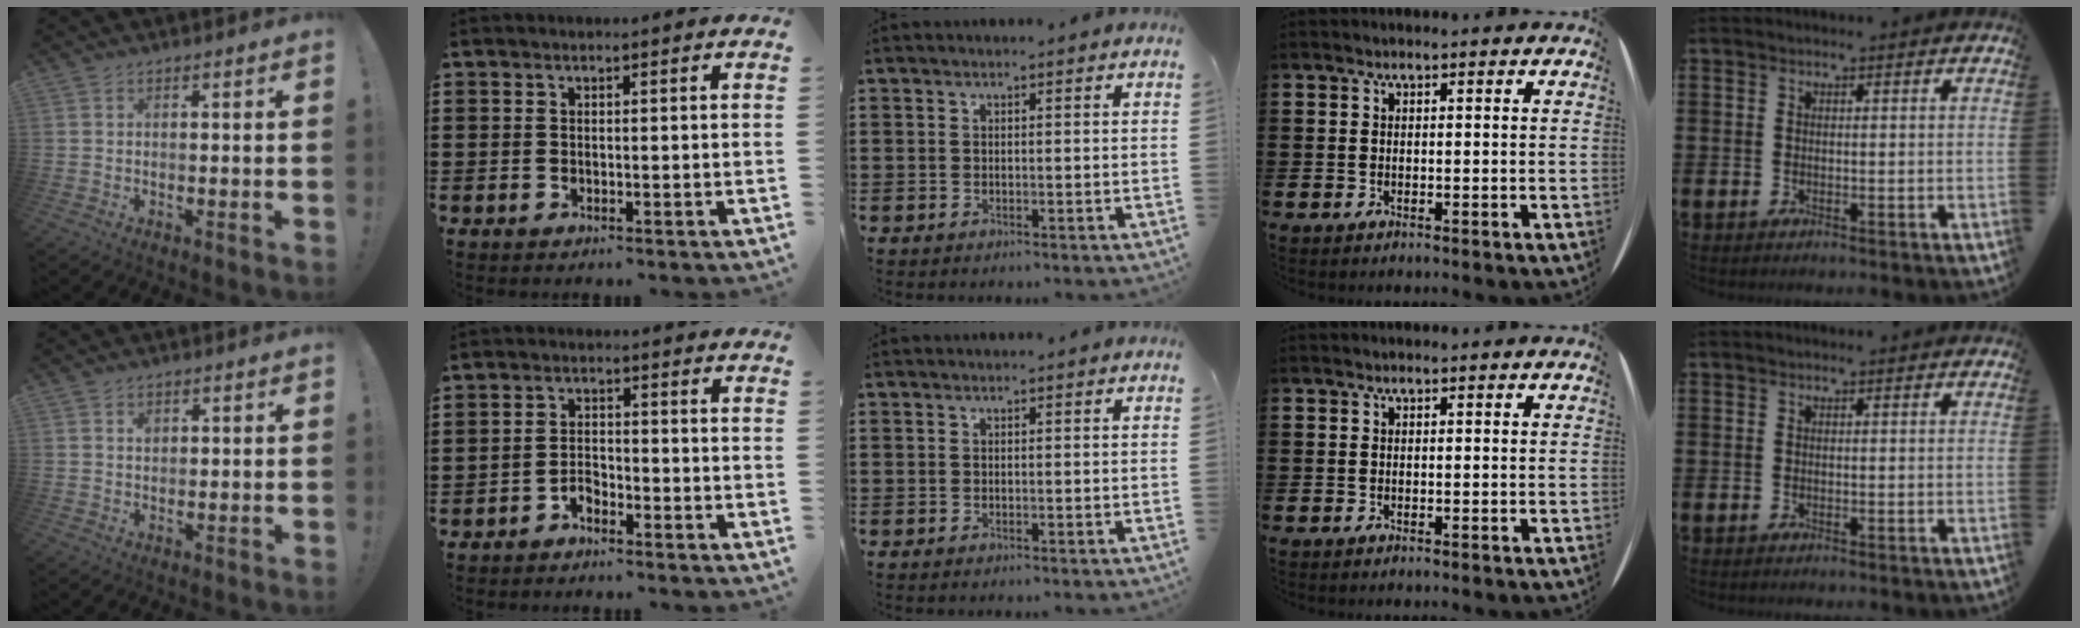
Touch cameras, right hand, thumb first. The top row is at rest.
{"thumb": {"total": 1.2, "force": [0.6, 0.9, 0.5], "torque": [0.003, -0.004, 0.009]}, "index": {"total": 2.1, "force": [-1.9, 0.9, 0.4], "torque": [-0.015, 0.005, -0.041]}}